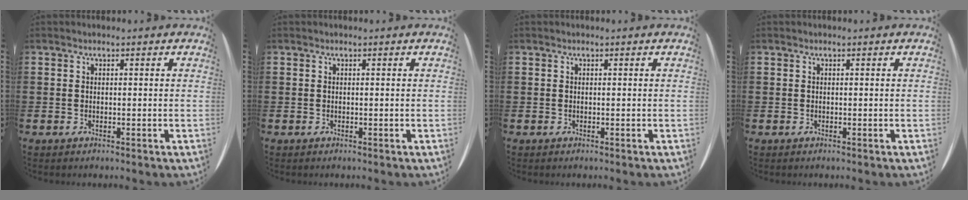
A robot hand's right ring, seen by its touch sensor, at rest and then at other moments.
{"total": 0.0}
{"total": 0.0}
{"total": 0.0}